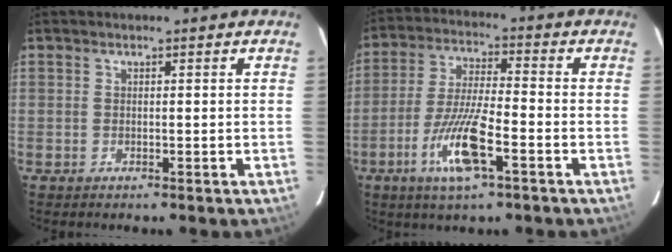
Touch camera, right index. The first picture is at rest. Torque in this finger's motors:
{"motor_torque": [1.45, -0.69, 0.38, 0.11]}